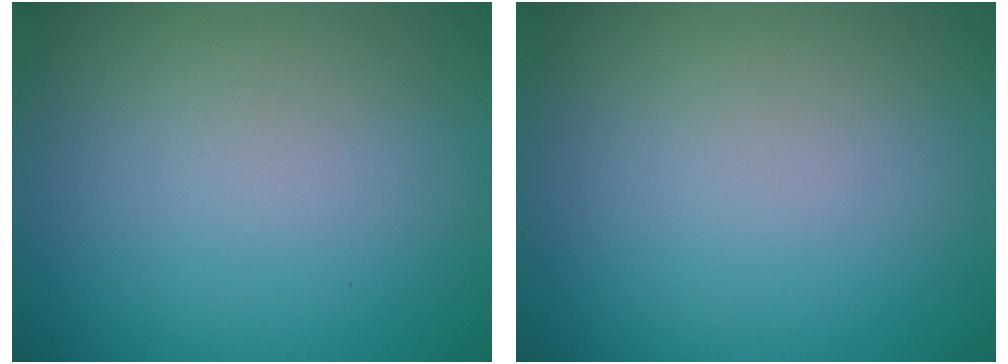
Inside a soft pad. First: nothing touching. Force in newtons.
{"total": 0.0}